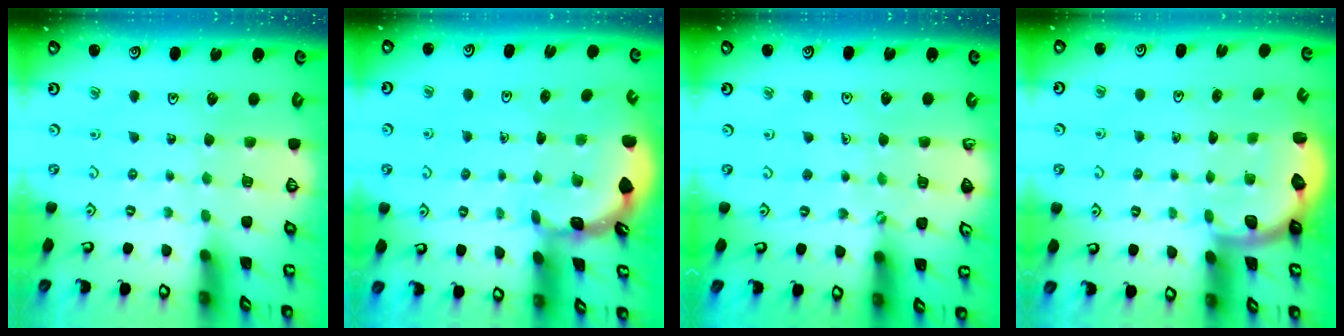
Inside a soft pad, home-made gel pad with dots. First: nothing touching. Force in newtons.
{"total": 2.0, "press": 2.0, "slide": 0.1}
{"total": 0.9, "press": 0.9, "slide": 0.1}
{"total": 2.2, "press": 2.0, "slide": 0.8}